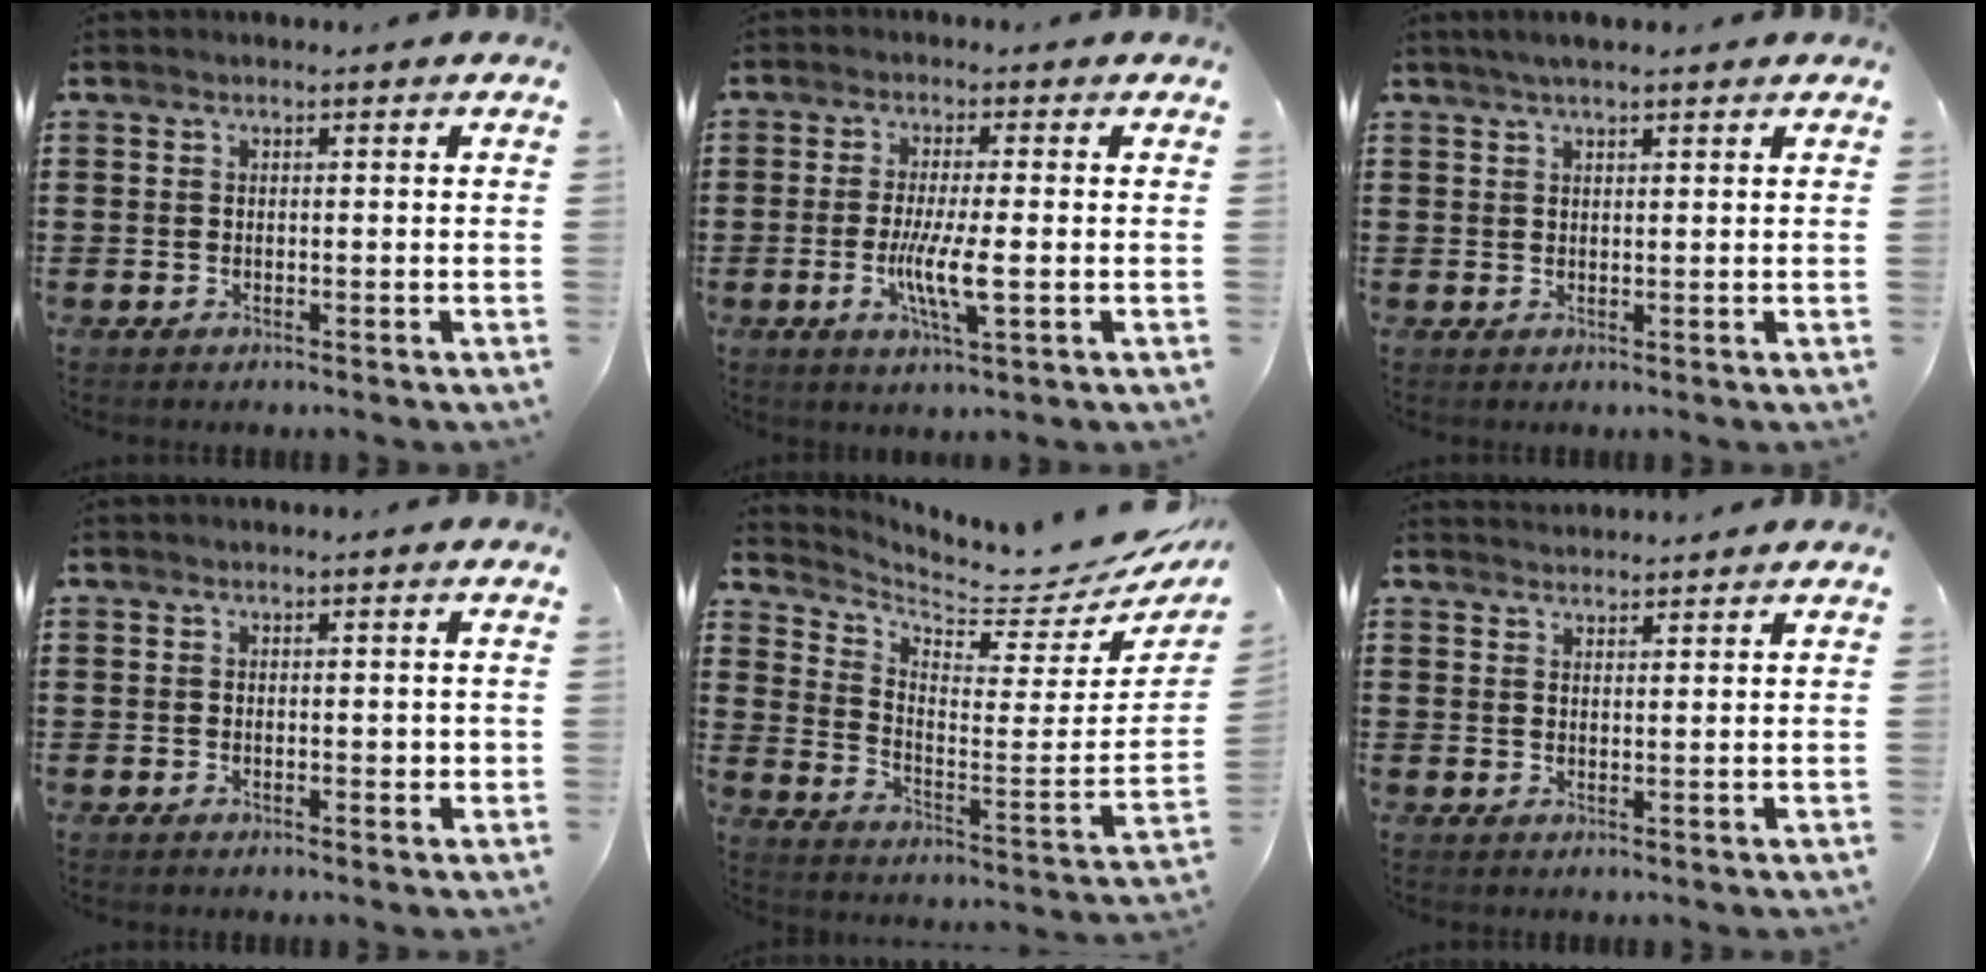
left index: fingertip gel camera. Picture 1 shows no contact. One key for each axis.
{"total": 6.3, "fx": -1.1, "fy": 0.8, "fz": 6.2, "tx": -0.119, "ty": -0.011, "tz": -0.023}
{"total": 2.2, "fx": 1.6, "fy": 0.4, "fz": 1.4, "tx": -0.029, "ty": 0.005, "tz": 0.029}
{"total": 1.2, "fx": -0.1, "fy": 0.4, "fz": 1.1, "tx": -0.021, "ty": 0.001, "tz": -0.003}
{"total": 6.2, "fx": 5.9, "fy": 0.9, "fz": 1.6, "tx": -0.049, "ty": -0.062, "tz": 0.095}
{"total": 1.9, "fx": 1.9, "fy": 0.1, "fz": -0.2, "tx": 0.000, "ty": -0.003, "tz": 0.037}